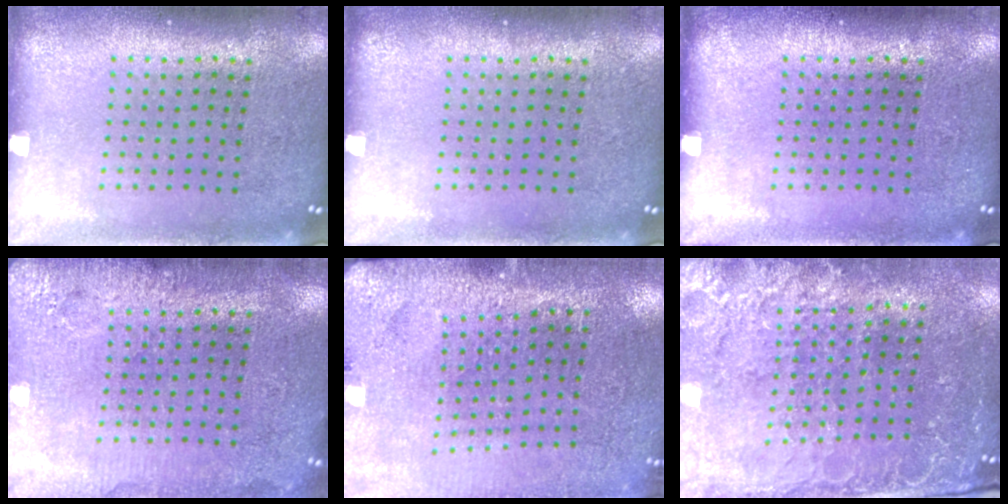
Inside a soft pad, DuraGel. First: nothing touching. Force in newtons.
{"total": 0.0}
{"total": 0.0}
{"total": 3.8, "press": 3.8, "slide": 0.5}
{"total": 2.8, "press": 2.8, "slide": 0.2}
{"total": 2.9, "press": 2.8, "slide": 0.8}